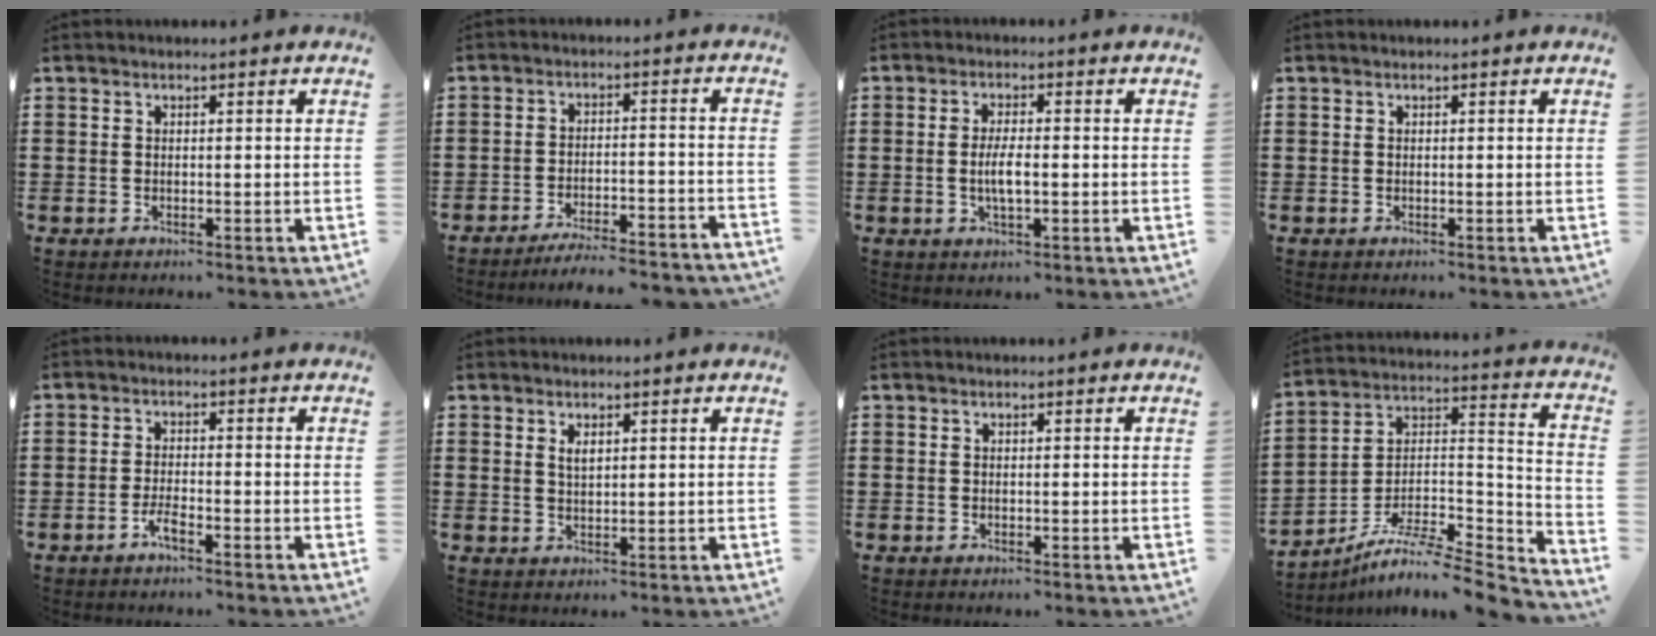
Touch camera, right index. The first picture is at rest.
{"total": 4.8, "force": [-4.5, -0.2, 1.5], "torque": [-0.027, -0.006, -0.088]}
{"total": 3.9, "force": [-0.5, 1.1, 3.7], "torque": [-0.081, -0.005, -0.014]}
{"total": 0.0}
{"total": 2.5, "force": [-1.8, 0.2, 1.8], "torque": [-0.040, -0.002, -0.035]}
{"total": 1.6, "force": [0.9, 0.7, 1.2], "torque": [-0.025, 0.004, 0.015]}
{"total": 0.0}
{"total": 8.0, "force": [-6.6, 1.8, 4.1], "torque": [-0.071, 0.005, -0.132]}